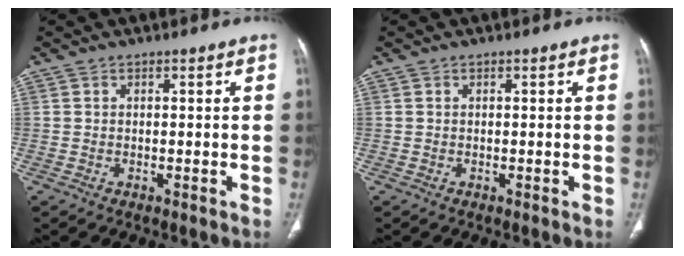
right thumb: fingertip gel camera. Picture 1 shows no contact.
{"total": 0.0}